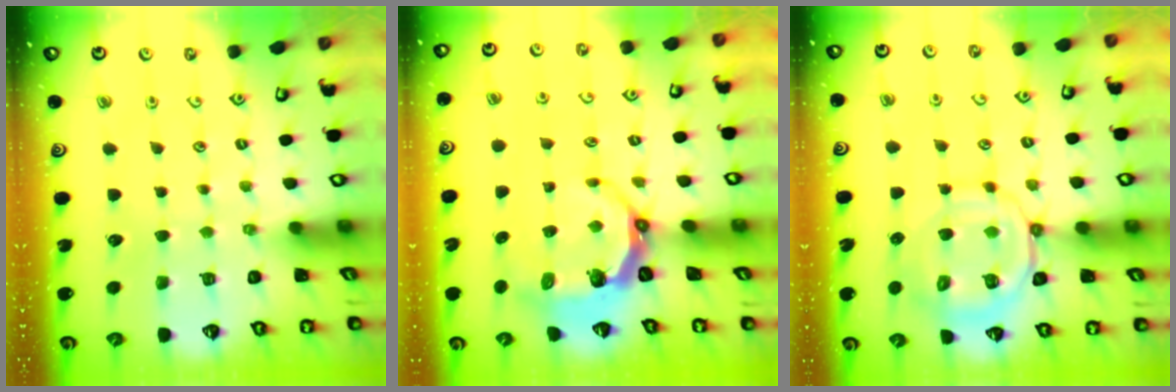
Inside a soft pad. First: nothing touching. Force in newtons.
{"total": 6.2, "press": 5.3, "slide": 3.2}
{"total": 11.5, "press": 11.4, "slide": 1.5}